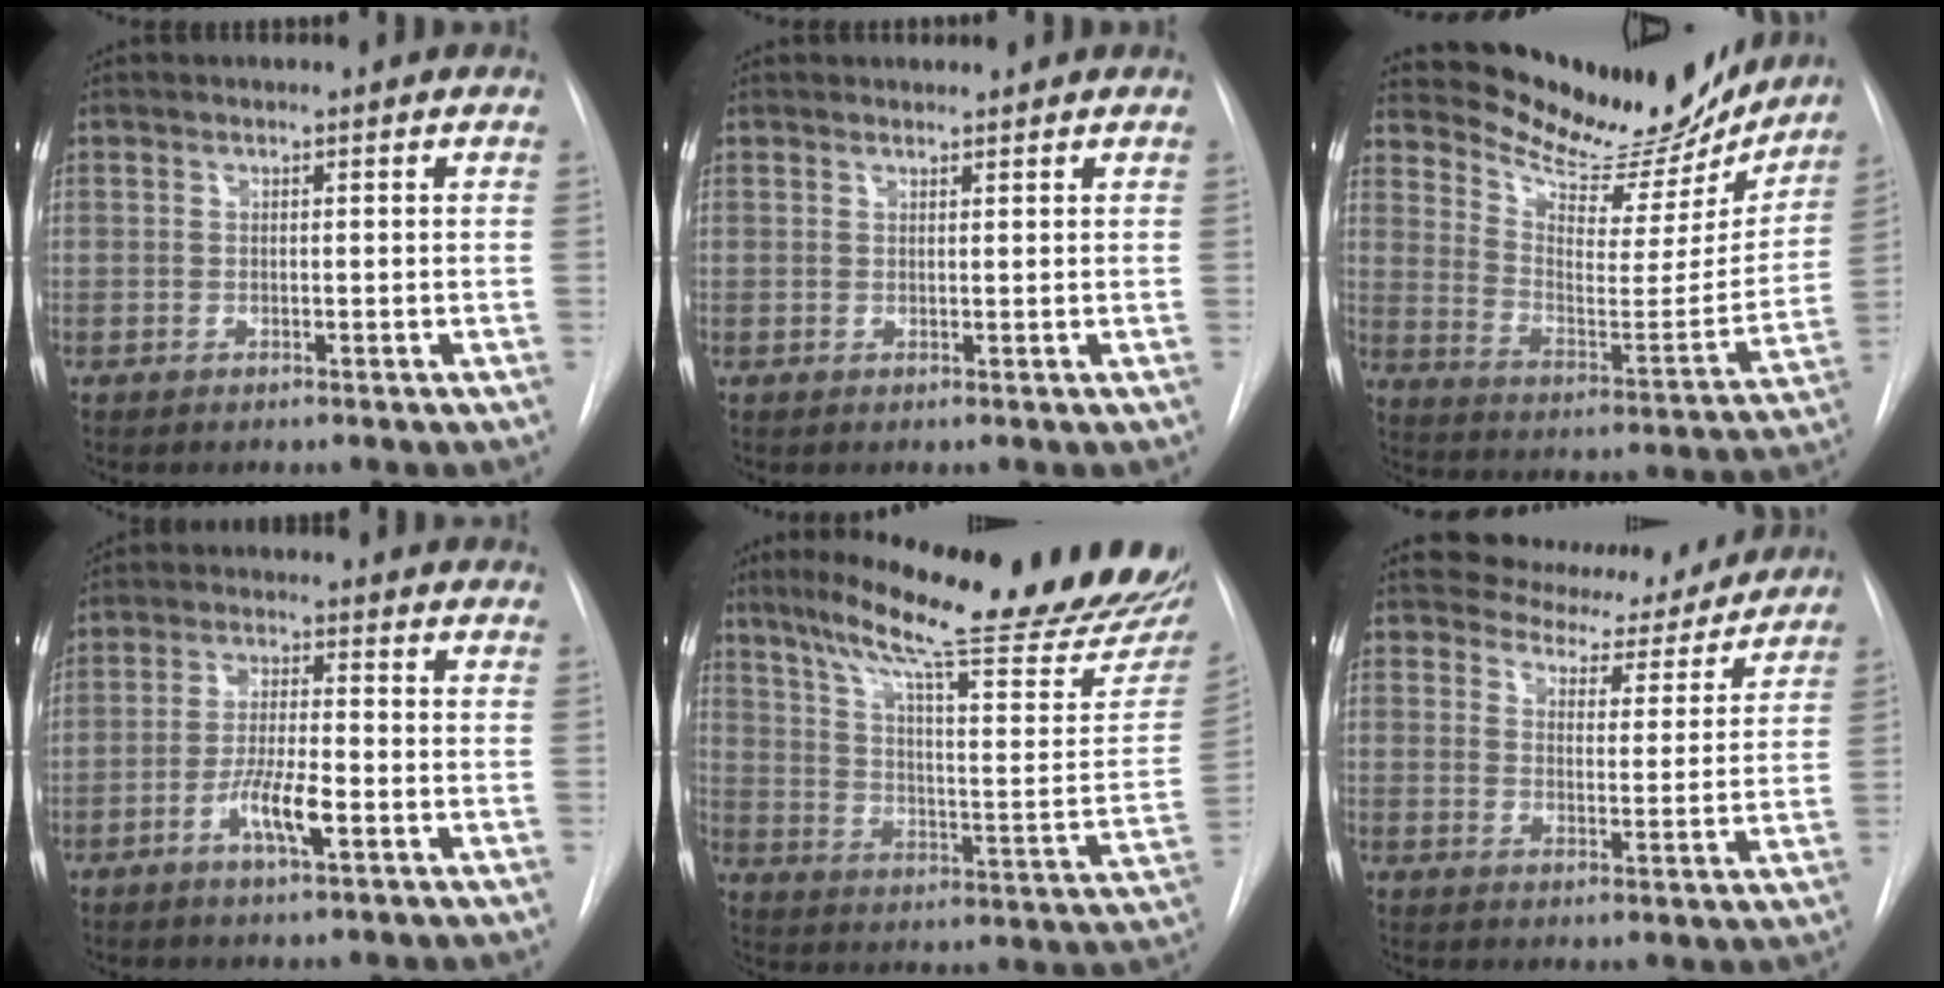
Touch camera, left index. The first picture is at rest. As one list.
[{"total": 0.7, "force": [0.7, 0.1, -0.2], "torque": [-0.005, 0.001, 0.012]}, {"total": 20.4, "force": [18.8, 5.7, 5.5], "torque": [-0.079, -0.044, 0.263]}, {"total": 6.4, "force": [-3.2, 0.8, 5.5], "torque": [-0.106, -0.008, -0.059]}, {"total": 29.9, "force": [23.8, 3.4, 17.9], "torque": [-0.250, -0.055, 0.316]}, {"total": 11.3, "force": [10.4, 4.0, 1.6], "torque": [-0.007, -0.016, 0.123]}]